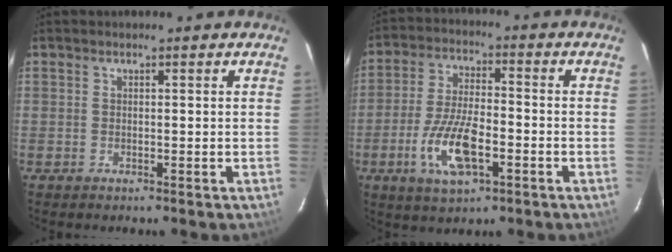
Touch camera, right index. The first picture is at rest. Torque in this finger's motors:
{"motor_torque": [1.96, -0.17, 0.86, 0.12]}